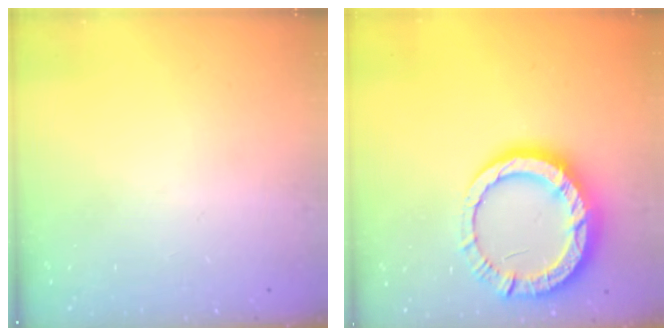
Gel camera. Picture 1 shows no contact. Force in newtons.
{"total": 13.9, "press": 13.8, "slide": 1.5}